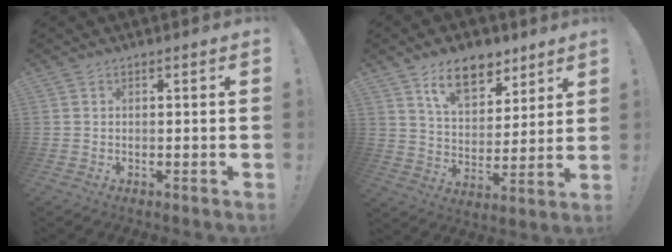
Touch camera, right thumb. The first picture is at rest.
{"total": 13.8, "force": [9.0, 7.8, 6.9], "torque": [-0.111, -0.043, 0.166]}